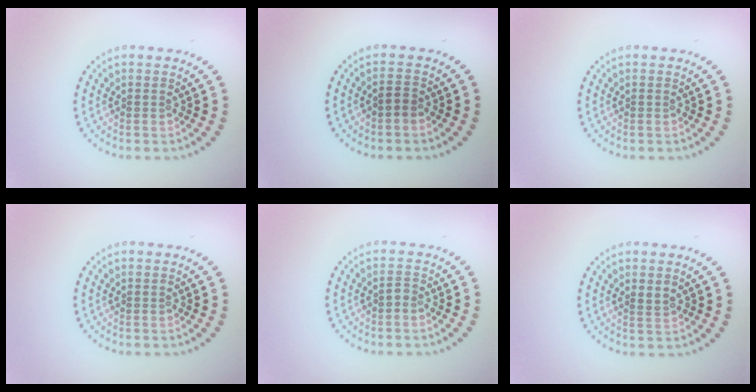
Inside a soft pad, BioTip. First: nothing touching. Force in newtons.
{"total": 1.1, "press": 1.0, "slide": 0.5}
{"total": 0.0}
{"total": 0.0}
{"total": 0.6, "press": 0.5, "slide": 0.3}
{"total": 0.8, "press": 0.7, "slide": 0.3}